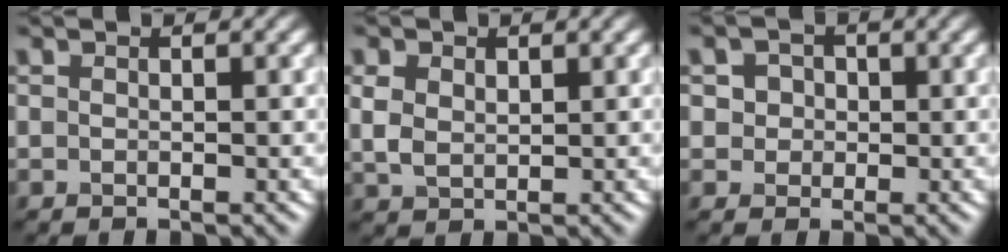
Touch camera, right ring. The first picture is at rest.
{"total": 2.4, "force": [0.9, 1.8, 1.5], "torque": [-0.035, -0.002, 0.021]}
{"total": 2.8, "force": [0.8, 2.4, 1.2], "torque": [-0.013, 0.009, 0.007]}